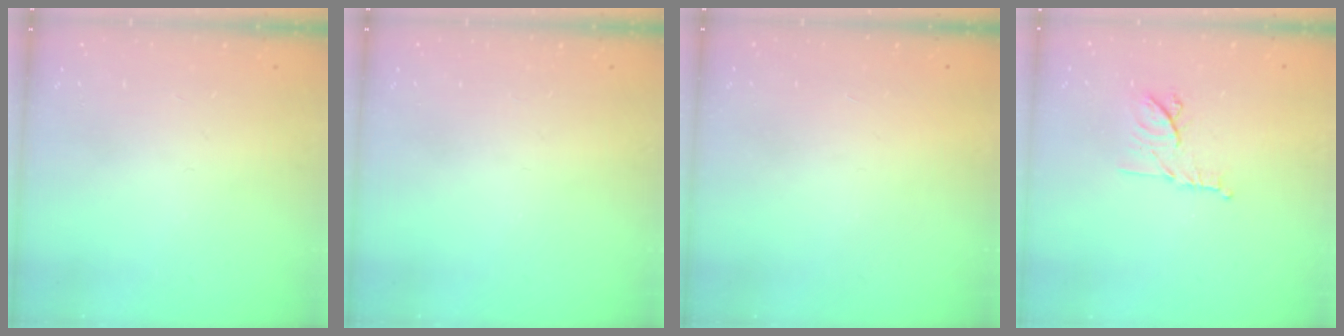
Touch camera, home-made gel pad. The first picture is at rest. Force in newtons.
{"total": 0.0}
{"total": 1.5, "press": 1.5, "slide": 0.1}
{"total": 9.7, "press": 9.7, "slide": 0.6}